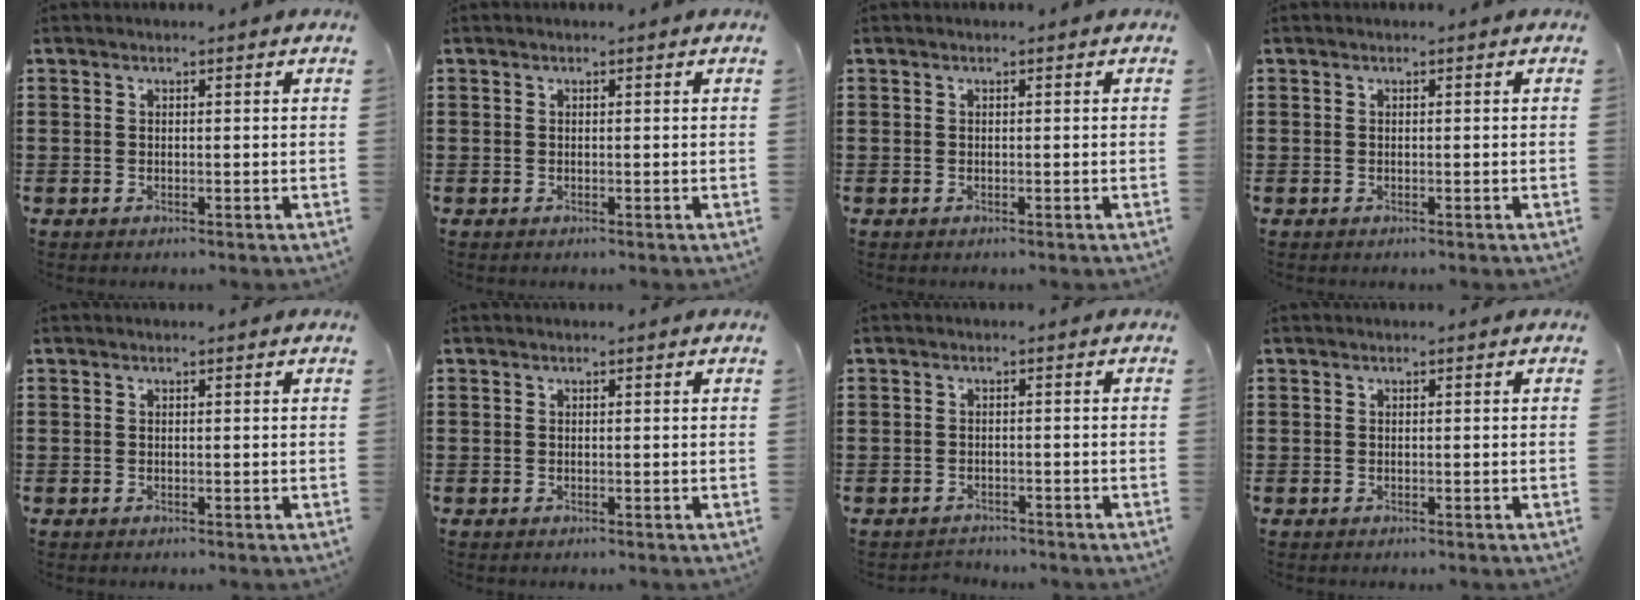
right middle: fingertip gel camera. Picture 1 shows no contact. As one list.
[{"total": 0.0}, {"total": 0.0}, {"total": 0.0}, {"total": 0.0}, {"total": 0.0}, {"total": 1.6, "force": [-1.5, 0.4, -0.2], "torque": [-0.001, -0.001, -0.034]}, {"total": 0.0}]